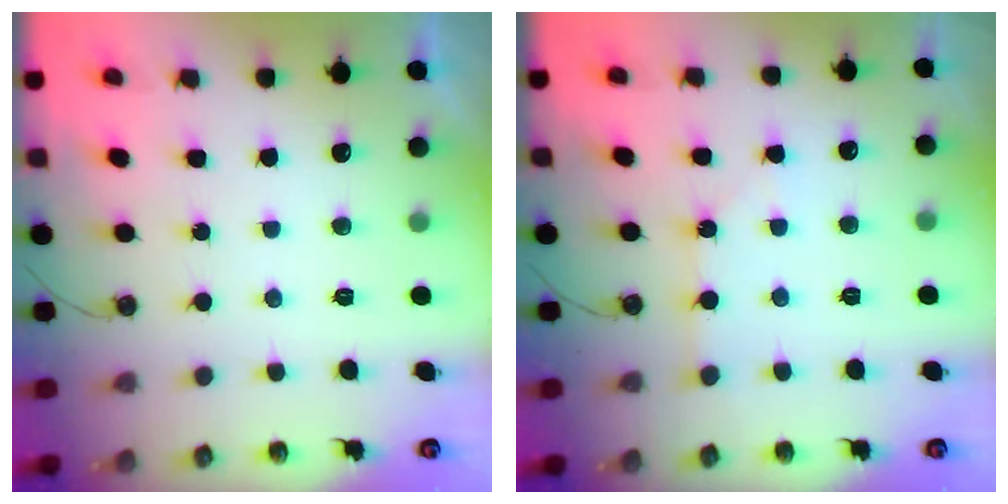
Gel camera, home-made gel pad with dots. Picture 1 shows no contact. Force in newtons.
{"total": 1.8, "press": 1.8, "slide": 0.3}